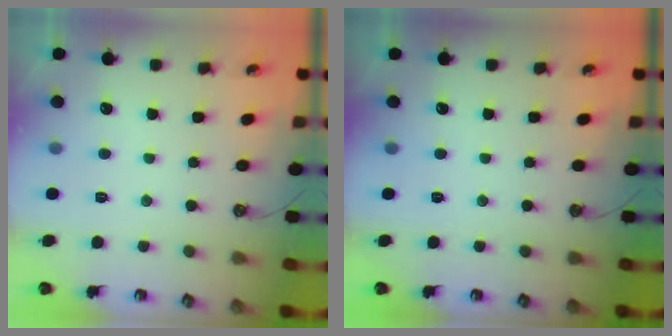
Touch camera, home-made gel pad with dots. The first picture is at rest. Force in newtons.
{"total": 0.0}